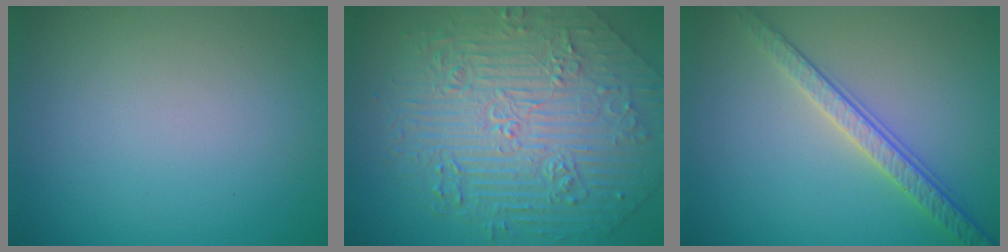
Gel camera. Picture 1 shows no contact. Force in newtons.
{"total": 8.4, "press": 6.7, "slide": 5.1}
{"total": 3.6, "press": 3.2, "slide": 1.7}